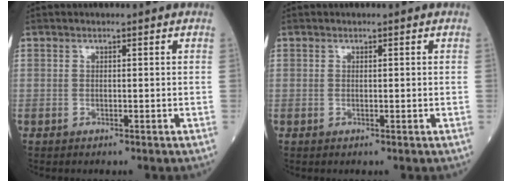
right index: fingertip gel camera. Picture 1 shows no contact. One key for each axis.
{"total": 0.0}